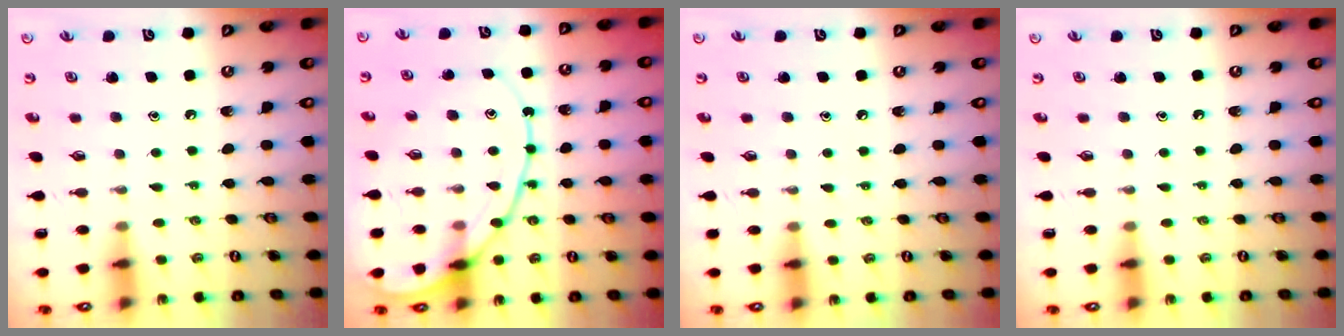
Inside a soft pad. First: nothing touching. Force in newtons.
{"total": 12.8, "press": 12.8, "slide": 1.0}
{"total": 4.1, "press": 4.0, "slide": 0.7}
{"total": 0.0}